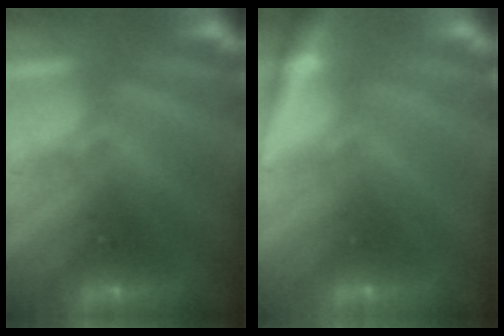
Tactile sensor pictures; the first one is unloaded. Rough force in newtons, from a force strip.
{"total": 1.4}